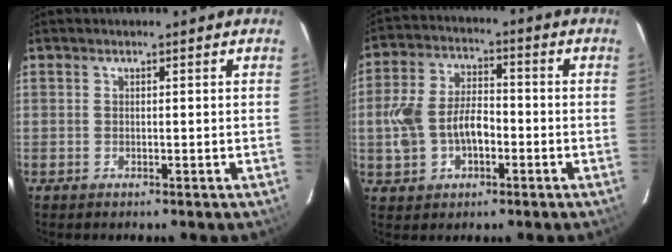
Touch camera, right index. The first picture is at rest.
{"total": 10.9, "force": [-2.4, 7.0, 8.0], "torque": [-0.172, 0.016, -0.036]}